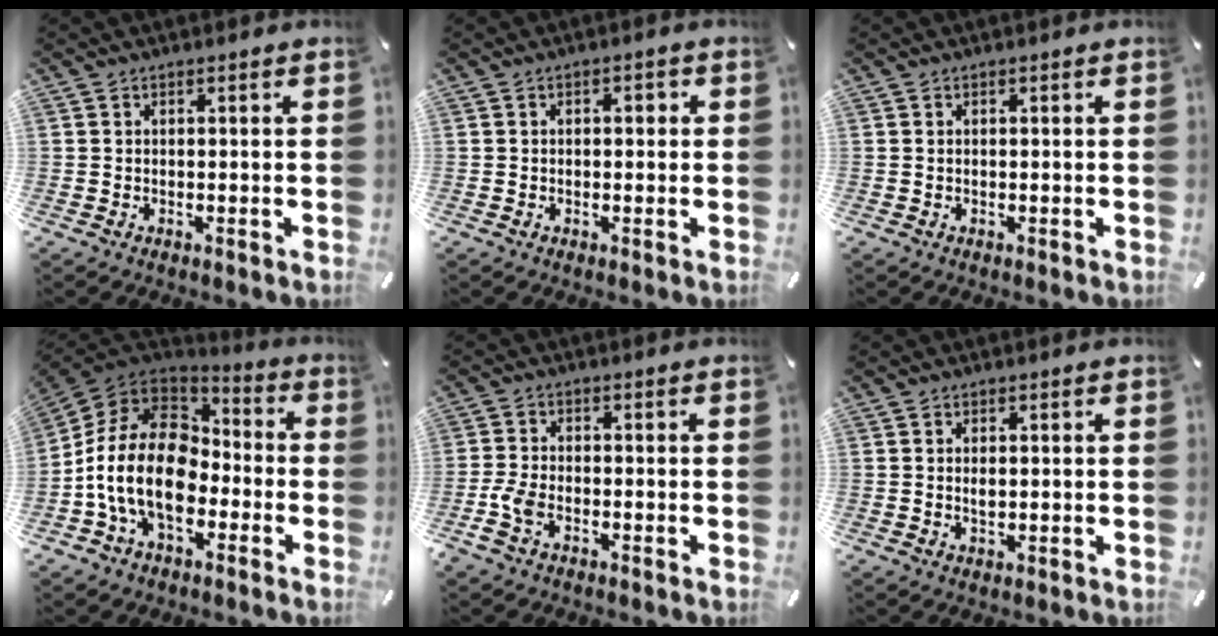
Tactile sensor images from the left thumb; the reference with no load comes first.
{"total": 1.9, "force": [0.0, 1.1, 1.6], "torque": [-0.022, 0.005, -0.005]}
{"total": 0.0}
{"total": 19.0, "force": [-4.7, 13.3, 12.8], "torque": [-0.267, 0.029, -0.078]}
{"total": 4.3, "force": [-2.1, 2.3, 3.0], "torque": [-0.066, 0.004, -0.041]}
{"total": 1.9, "force": [0.2, 1.0, 1.6], "torque": [-0.033, 0.002, 0.002]}